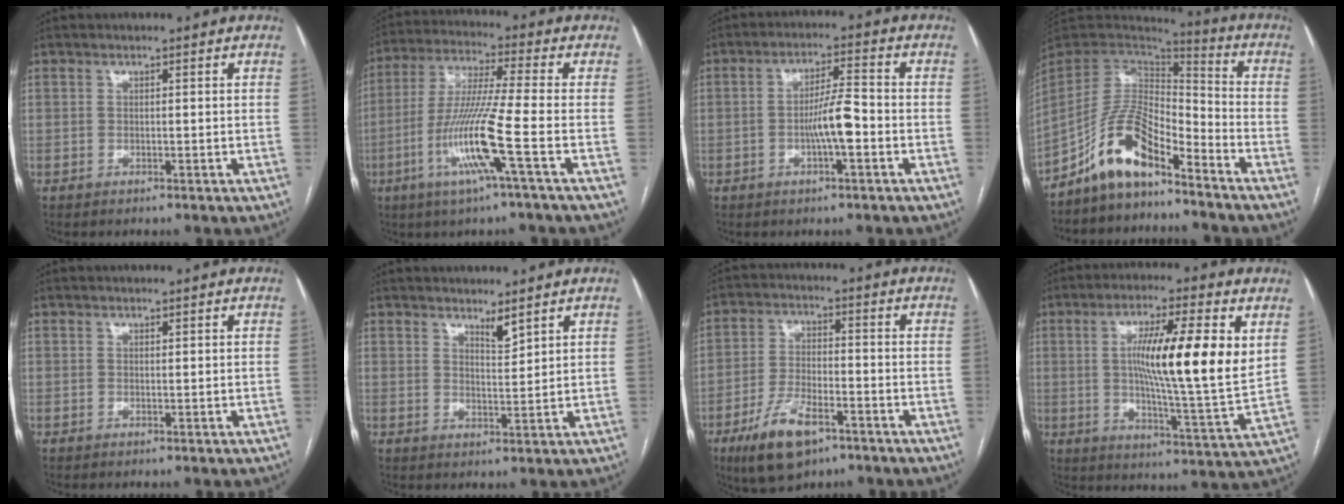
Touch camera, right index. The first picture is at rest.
{"total": 12.4, "force": [-4.4, -1.3, 11.5], "torque": [-0.231, -0.014, -0.091]}
{"total": 6.1, "force": [-1.6, 0.7, 5.8], "torque": [-0.109, 0.008, -0.029]}
{"total": 11.2, "force": [-7.9, 3.7, 7.0], "torque": [-0.145, 0.026, -0.149]}
{"total": 0.0}
{"total": 2.5, "force": [2.2, 0.2, 1.2], "torque": [-0.025, -0.013, 0.043]}
{"total": 10.1, "force": [-5.9, 3.9, 7.2], "torque": [-0.147, -0.008, -0.102]}
{"total": 15.9, "force": [3.7, 0.8, 15.5], "torque": [-0.259, -0.006, 0.052]}